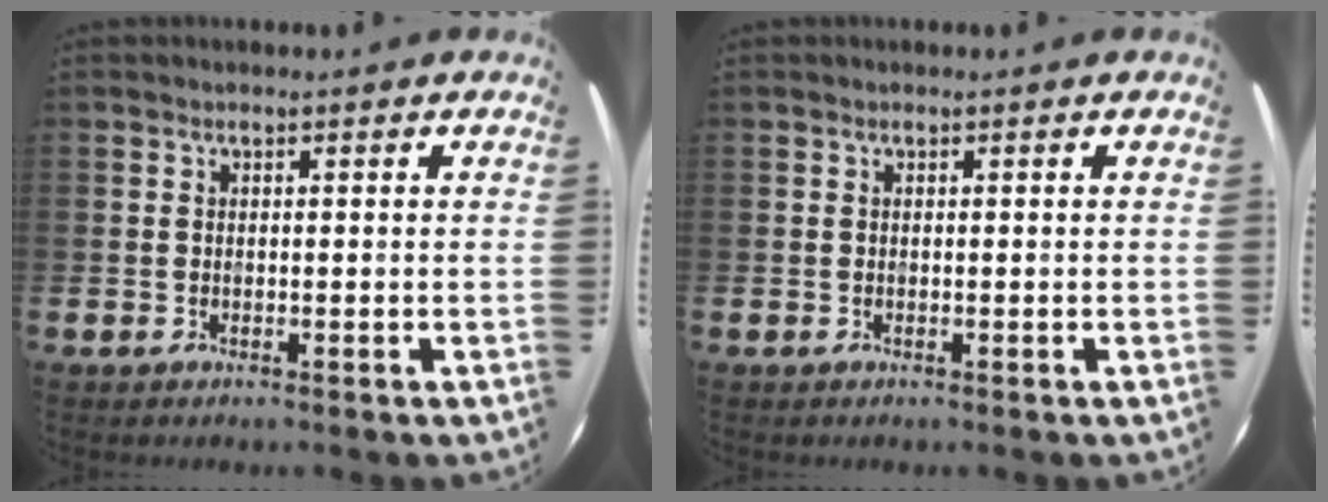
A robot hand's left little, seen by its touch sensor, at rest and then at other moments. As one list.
[{"total": 0.0}]